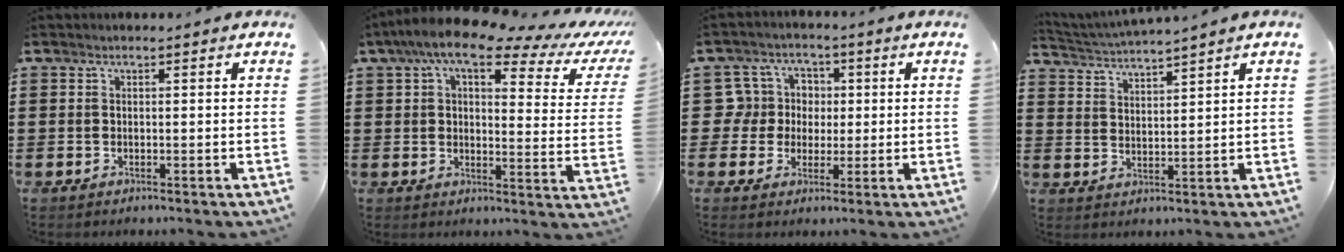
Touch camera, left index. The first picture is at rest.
{"total": 10.6, "force": [7.5, 2.6, 7.0], "torque": [-0.137, -0.031, 0.124]}
{"total": 6.6, "force": [0.7, 6.4, 1.0], "torque": [-0.051, 0.009, 0.011]}
{"total": 2.8, "force": [2.7, -0.8, 0.1], "torque": [-0.014, -0.017, 0.047]}